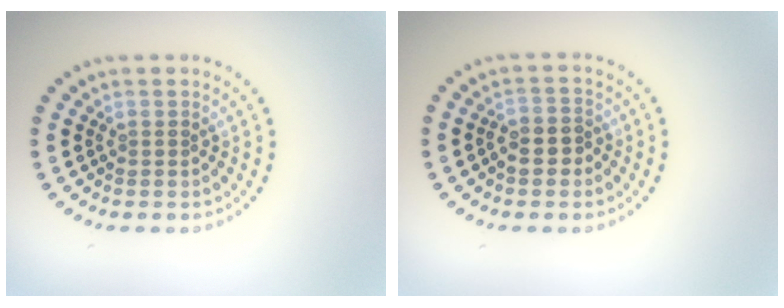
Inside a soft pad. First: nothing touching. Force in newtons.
{"total": 2.3, "press": 2.1, "slide": 0.9}